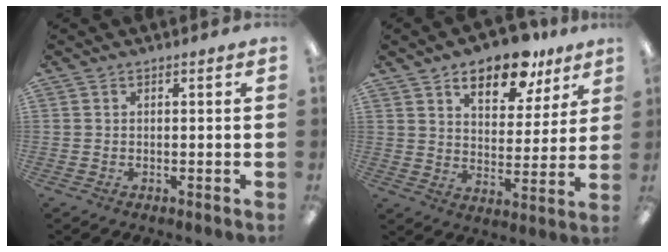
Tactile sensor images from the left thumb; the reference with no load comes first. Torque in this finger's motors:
{"motor_torque": [0.26, 0.37, -0.03, 0.15, 0.07]}